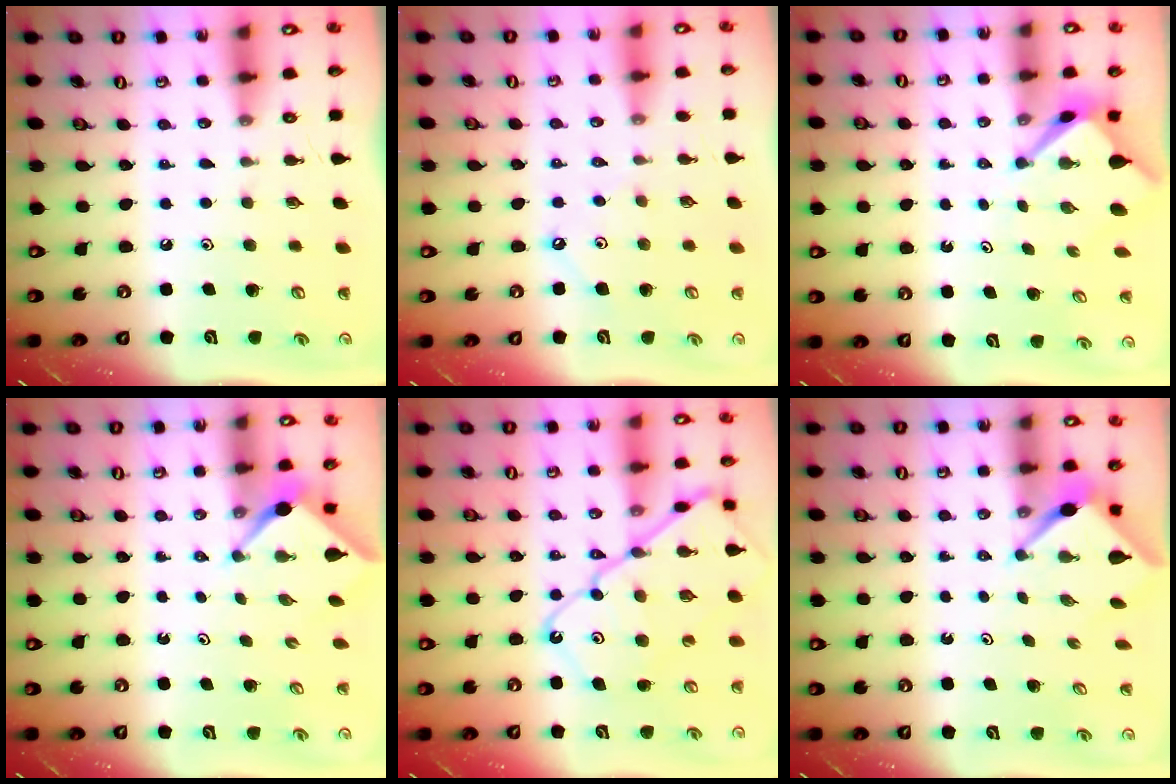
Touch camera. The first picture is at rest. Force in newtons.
{"total": 3.0, "press": 2.9, "slide": 0.4}
{"total": 3.1, "press": 3.1, "slide": 0.3}
{"total": 2.5, "press": 2.4, "slide": 0.3}
{"total": 17.4, "press": 17.3, "slide": 1.9}
{"total": 3.1, "press": 3.1, "slide": 0.3}